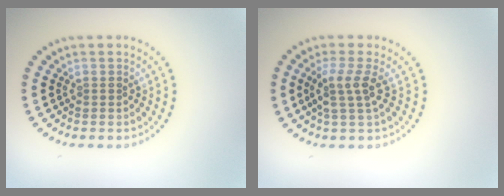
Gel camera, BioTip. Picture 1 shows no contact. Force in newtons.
{"total": 2.6, "press": 1.9, "slide": 1.7}